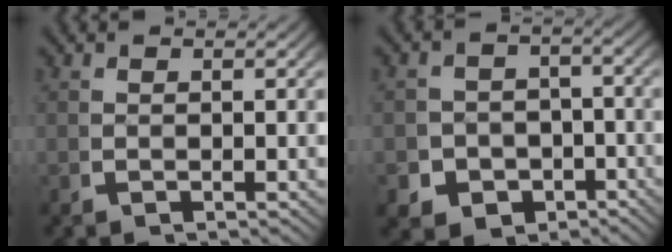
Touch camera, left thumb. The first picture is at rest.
{"total": 8.0, "force": [-3.8, 6.5, 2.9], "torque": [-0.046, -0.043, -0.050]}